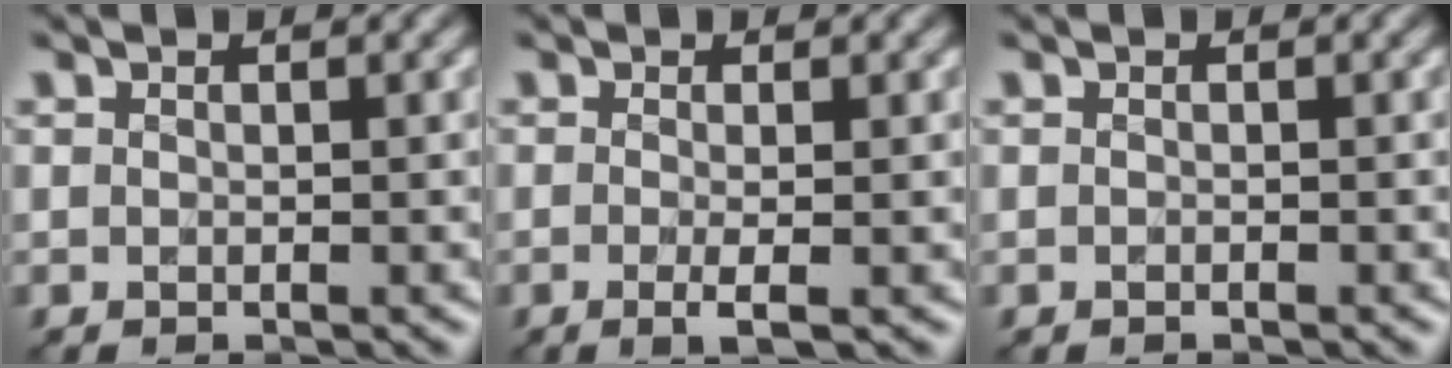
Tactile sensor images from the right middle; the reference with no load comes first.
{"total": 1.9, "force": [-0.4, 0.4, 1.8], "torque": [-0.031, -0.004, -0.008]}
{"total": 0.0}